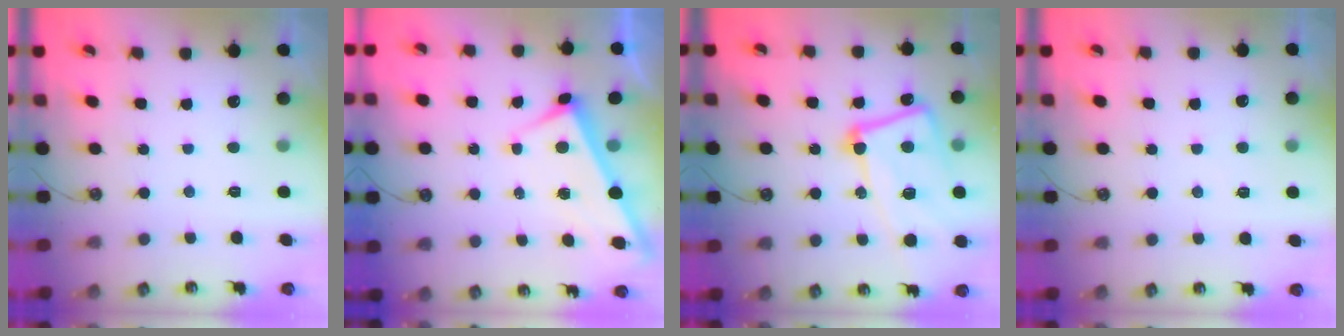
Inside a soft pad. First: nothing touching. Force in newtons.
{"total": 3.1, "press": 3.1, "slide": 0.1}
{"total": 19.1, "press": 18.9, "slide": 2.5}
{"total": 2.9, "press": 2.9, "slide": 0.3}